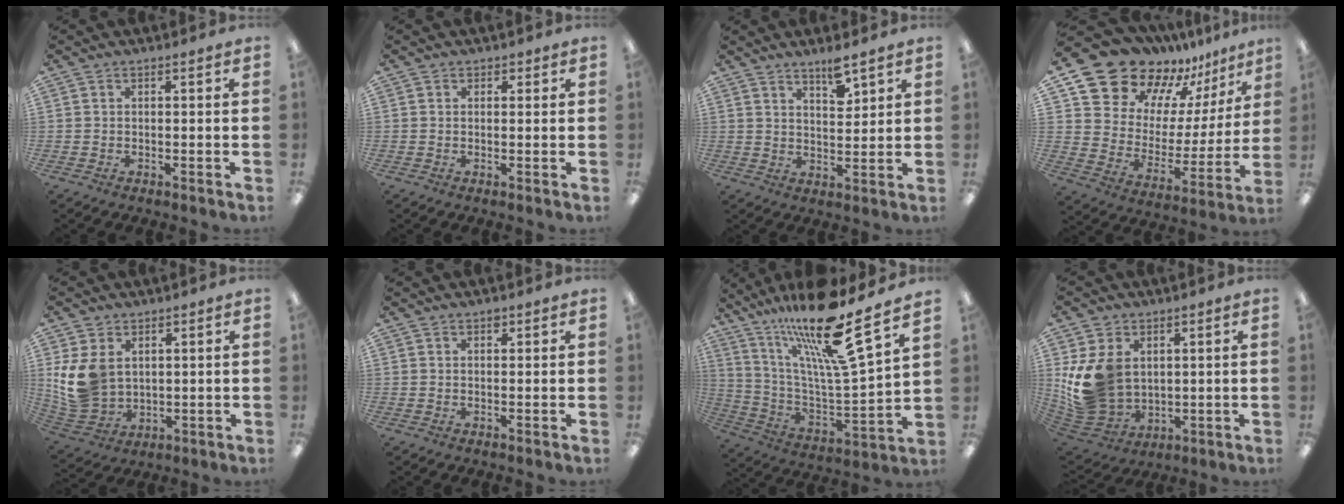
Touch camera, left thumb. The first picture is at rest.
{"total": 1.0, "force": [0.5, 0.8, 0.0], "torque": [0.007, 0.000, 0.007]}
{"total": 5.5, "force": [4.7, 1.3, 2.7], "torque": [-0.030, -0.036, 0.077]}
{"total": 18.3, "force": [15.8, 8.8, 2.6], "torque": [-0.080, -0.136, 0.296]}
{"total": 11.6, "force": [3.0, 9.2, 6.4], "torque": [-0.161, -0.001, 0.060]}
{"total": 1.0, "force": [0.7, 0.6, 0.4], "torque": [-0.002, -0.003, 0.012]}
{"total": 22.1, "force": [16.6, 2.9, 14.3], "torque": [-0.257, -0.110, 0.268]}
{"total": 14.9, "force": [2.6, 12.2, 8.1], "torque": [-0.190, -0.016, 0.056]}